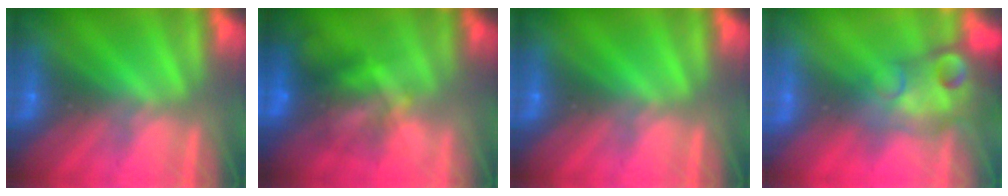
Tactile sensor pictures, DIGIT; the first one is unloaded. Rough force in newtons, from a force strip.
{"total": 7.7}
{"total": 0.0}
{"total": 7.2}